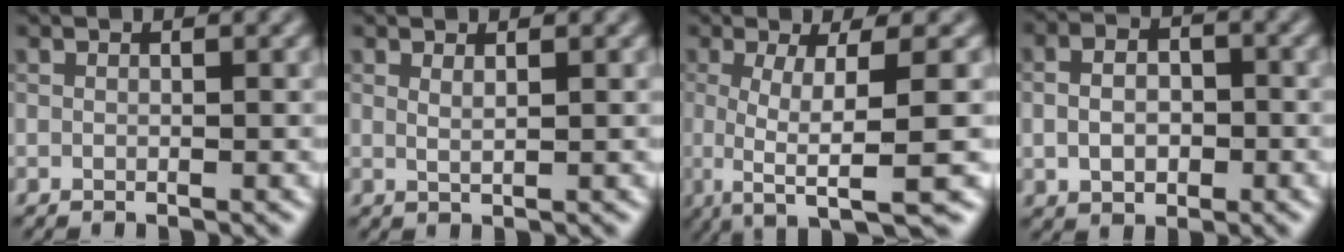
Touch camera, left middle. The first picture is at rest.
{"total": 0.7, "force": [0.3, 0.2, 0.6], "torque": [-0.007, 0.000, 0.005]}
{"total": 8.2, "force": [-1.9, 1.7, 7.8], "torque": [-0.105, -0.009, -0.028]}
{"total": 3.2, "force": [-0.8, 2.2, 2.2], "torque": [-0.046, 0.003, -0.009]}